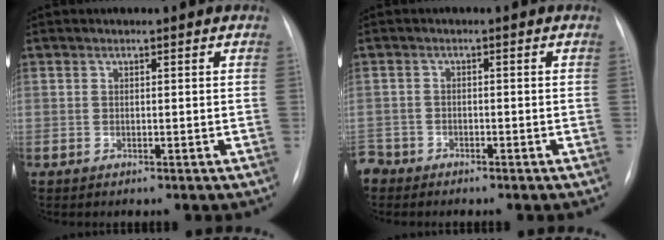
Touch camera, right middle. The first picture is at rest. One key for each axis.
{"total": 3.0, "fx": -2.6, "fy": 1.6, "fz": -0.3, "tx": 0.004, "ty": 0.001, "tz": -0.052}